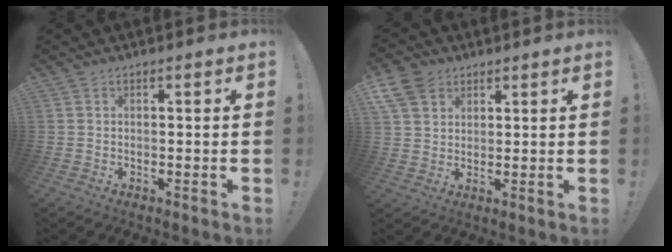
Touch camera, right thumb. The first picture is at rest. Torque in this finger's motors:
{"motor_torque": [-0.02, 0.03, 0.15, -0.02, 0.08]}